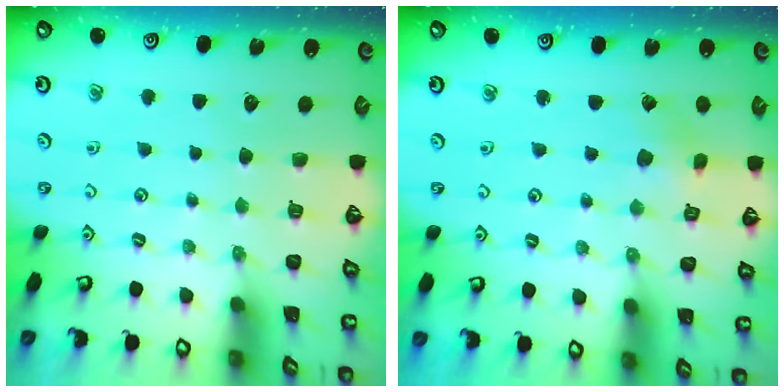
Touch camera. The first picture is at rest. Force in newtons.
{"total": 2.5, "press": 2.4, "slide": 0.3}